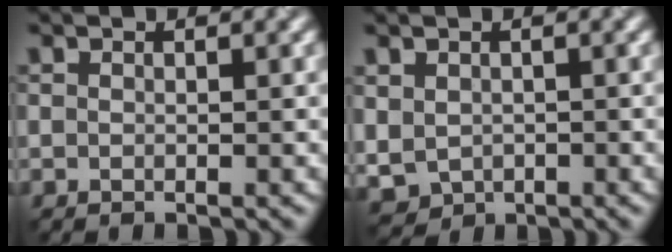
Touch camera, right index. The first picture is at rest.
{"total": 1.9, "force": [0.3, 1.8, 0.5], "torque": [-0.016, 0.000, 0.021]}